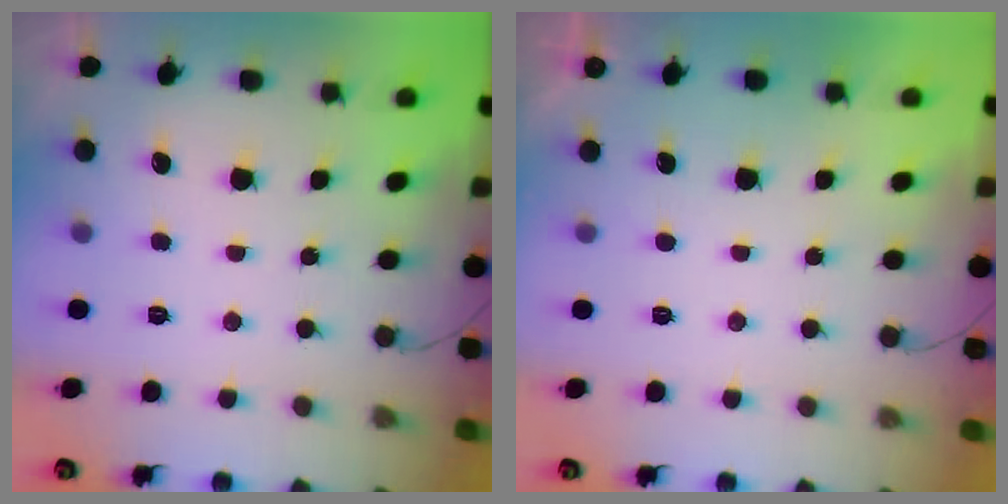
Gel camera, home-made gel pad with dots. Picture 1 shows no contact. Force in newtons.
{"total": 1.2, "press": 1.1, "slide": 0.3}